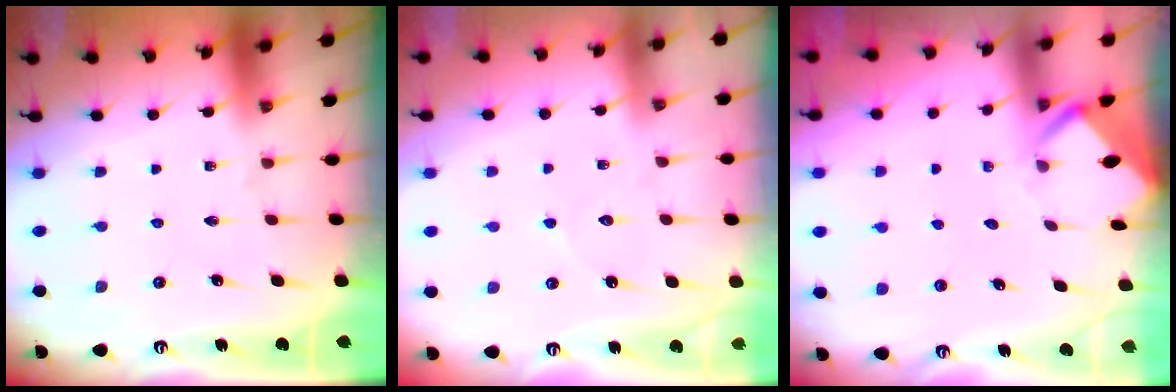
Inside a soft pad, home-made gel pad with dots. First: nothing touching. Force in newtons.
{"total": 4.8, "press": 4.8, "slide": 0.2}
{"total": 3.0, "press": 3.0, "slide": 0.1}